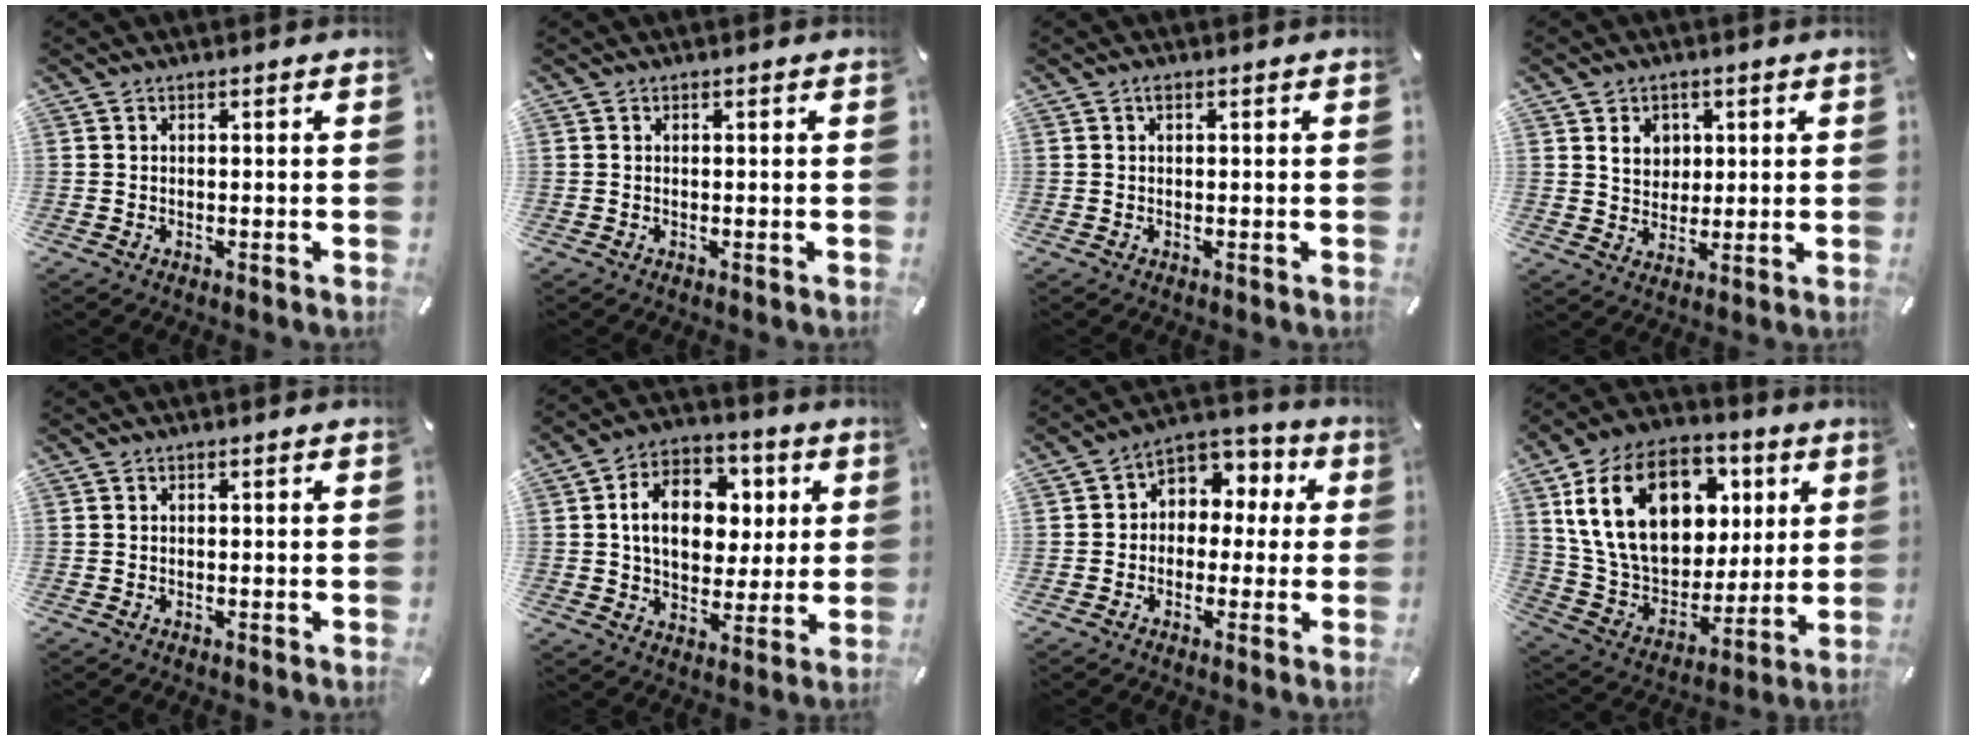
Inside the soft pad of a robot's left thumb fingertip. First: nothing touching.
{"total": 0.0}
{"total": 0.6, "force": [0.2, 0.2, 0.6], "torque": [-0.012, 0.002, 0.003]}
{"total": 5.7, "force": [1.8, 5.1, 1.7], "torque": [-0.027, 0.001, 0.028]}
{"total": 0.0}
{"total": 14.1, "force": [2.7, 10.6, 8.9], "torque": [-0.135, 0.006, 0.048]}
{"total": 6.5, "force": [0.0, 6.1, 2.2], "torque": [-0.036, 0.000, 0.000]}
{"total": 24.0, "force": [8.1, 17.0, 14.8], "torque": [-0.277, -0.014, 0.148]}